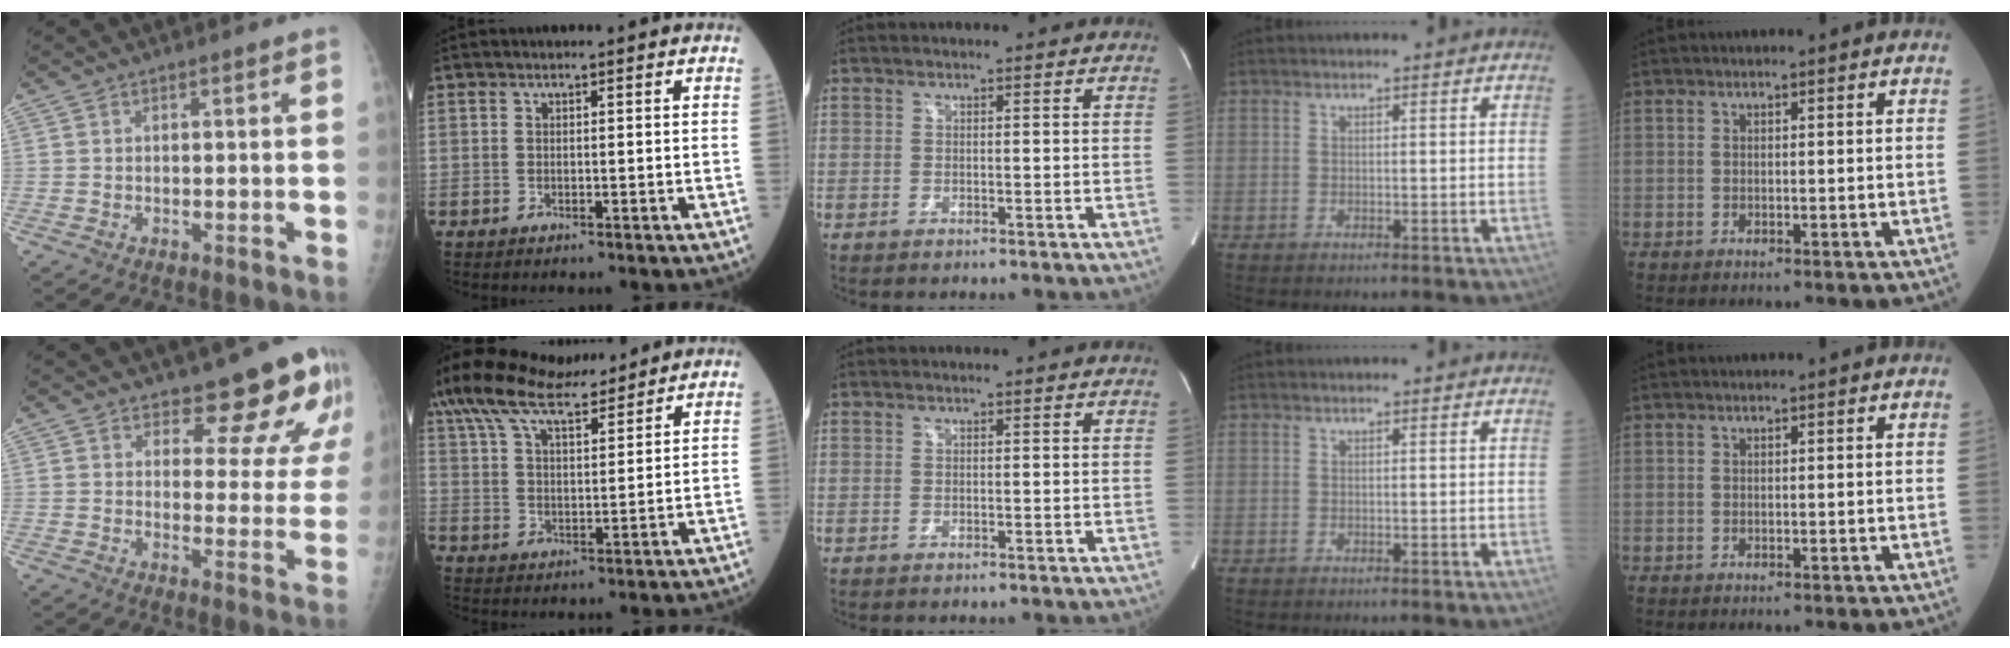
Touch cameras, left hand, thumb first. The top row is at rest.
{"thumb": {"total": 12.2, "force": [10.0, 4.8, 5.0], "torque": [-0.018, -0.071, 0.106]}, "index": {"total": 15.4, "force": [13.5, 2.8, 6.9], "torque": [-0.145, 0.041, 0.239]}}